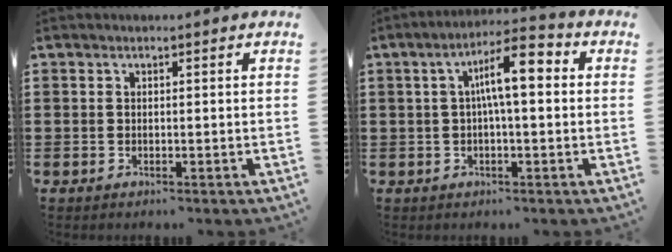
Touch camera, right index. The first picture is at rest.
{"total": 8.0, "force": [1.1, 2.0, 7.6], "torque": [-0.138, 0.009, 0.013]}